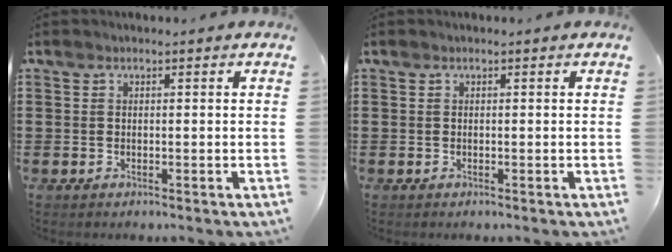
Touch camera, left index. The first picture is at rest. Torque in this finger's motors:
{"motor_torque": [-0.04, -0.01, 0.07, 0.00]}